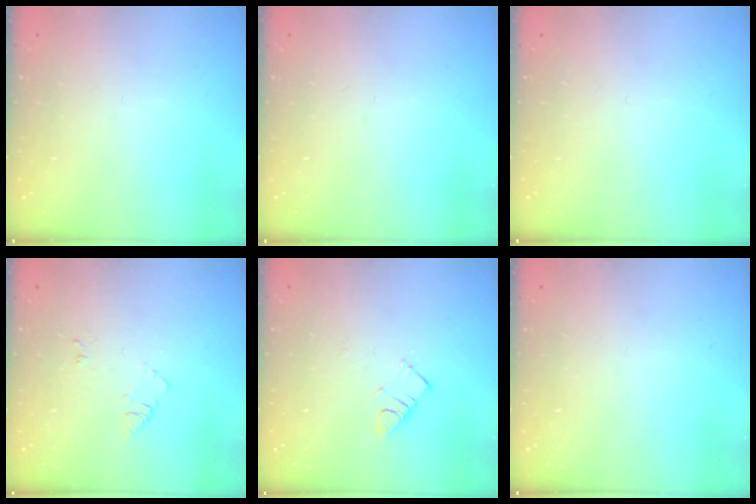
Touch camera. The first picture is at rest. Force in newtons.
{"total": 0.0}
{"total": 0.0}
{"total": 6.7, "press": 6.6, "slide": 0.8}
{"total": 3.7, "press": 3.7, "slide": 0.5}
{"total": 0.0}